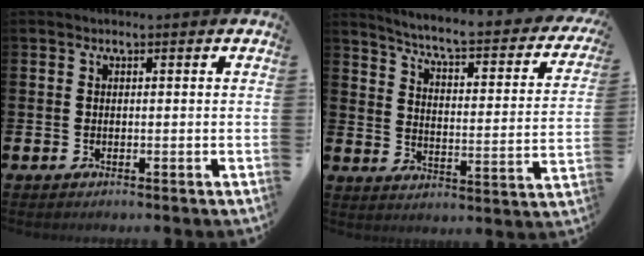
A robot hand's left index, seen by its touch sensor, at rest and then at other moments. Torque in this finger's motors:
{"motor_torque": [0.80, -1.12, 0.29, 0.14]}